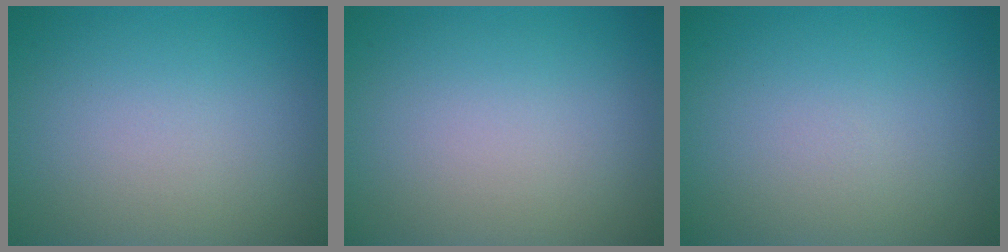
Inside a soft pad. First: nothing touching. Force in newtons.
{"total": 0.0}
{"total": 0.0}